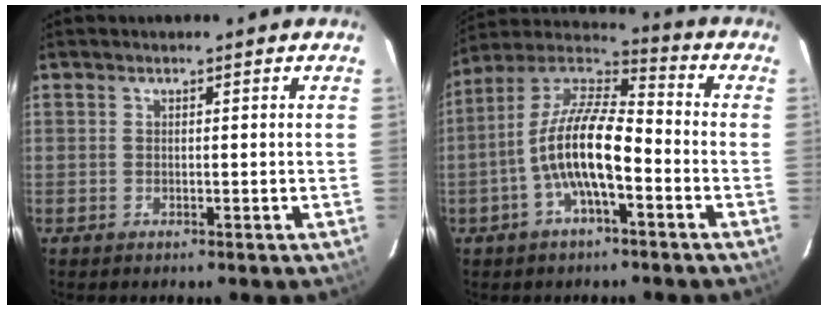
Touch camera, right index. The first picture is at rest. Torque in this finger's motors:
{"motor_torque": [1.77, -0.37, 1.05, 0.21]}